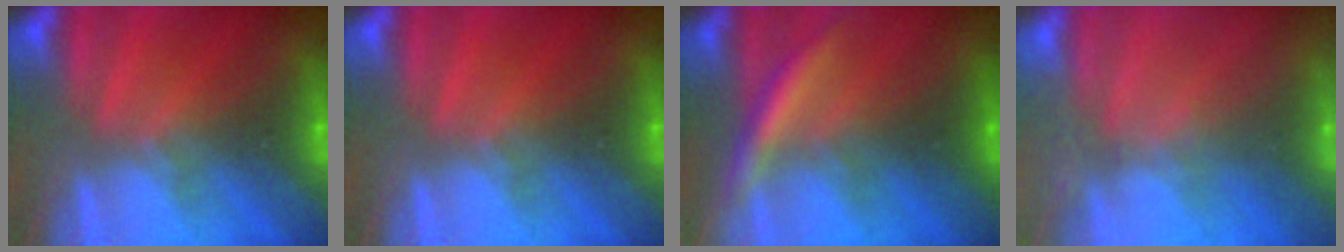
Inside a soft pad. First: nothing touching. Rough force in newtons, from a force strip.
{"total": 0.0}
{"total": 3.4}
{"total": 2.4}